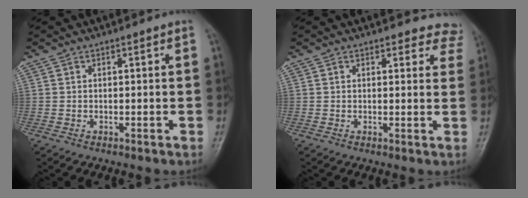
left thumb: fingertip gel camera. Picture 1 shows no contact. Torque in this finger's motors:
{"motor_torque": [-0.23, -0.08, -0.04, -0.05, 0.03]}